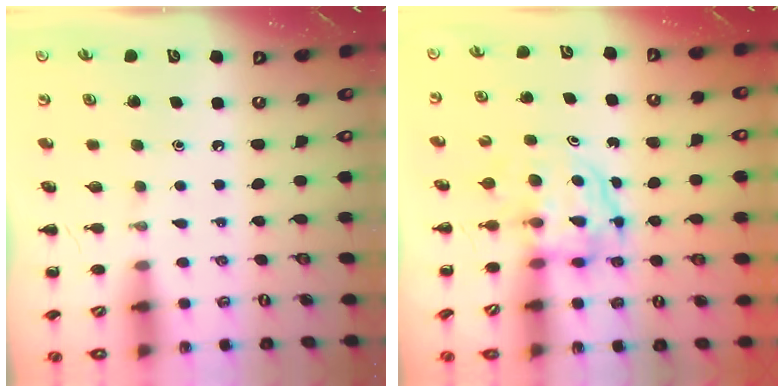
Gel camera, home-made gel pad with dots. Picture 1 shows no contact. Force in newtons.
{"total": 3.9, "press": 3.9, "slide": 0.3}